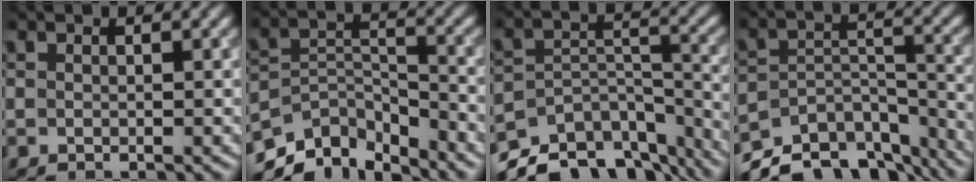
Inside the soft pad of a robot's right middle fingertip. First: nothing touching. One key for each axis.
{"total": 7.8, "fx": -6.3, "fy": 3.3, "fz": 3.0, "tx": -0.046, "ty": -0.011, "tz": -0.118}
{"total": 11.9, "fx": -10.1, "fy": 5.0, "fz": 3.7, "tx": -0.060, "ty": -0.002, "tz": -0.142}
{"total": 10.9, "fx": -9.5, "fy": 4.2, "fz": 3.6, "tx": -0.059, "ty": -0.003, "tz": -0.136}